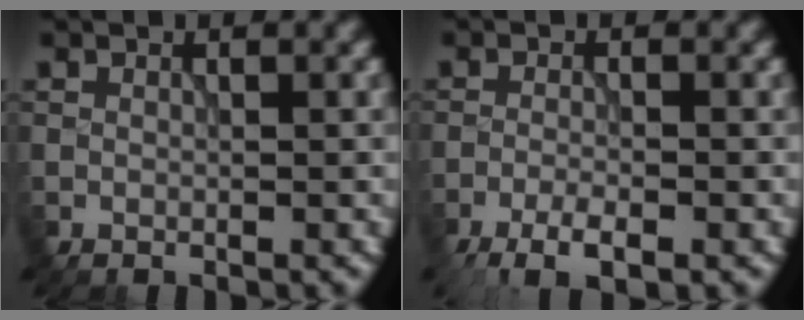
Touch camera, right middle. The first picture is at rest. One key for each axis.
{"total": 3.7, "fx": -2.6, "fy": 0.8, "fz": 2.6, "tx": -0.049, "ty": -0.005, "tz": -0.048}